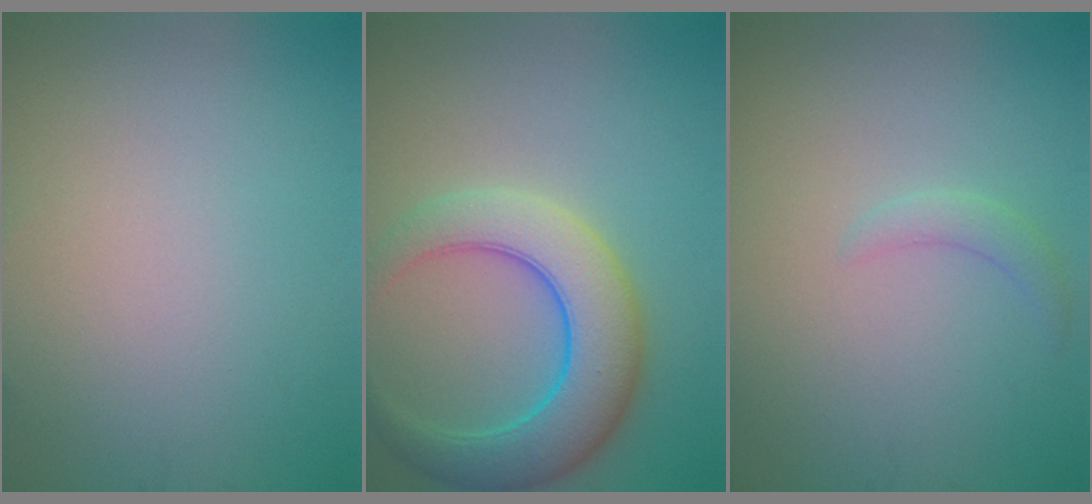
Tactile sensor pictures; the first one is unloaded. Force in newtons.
{"total": 6.9, "press": 6.9, "slide": 0.4}
{"total": 1.3, "press": 1.3, "slide": 0.1}